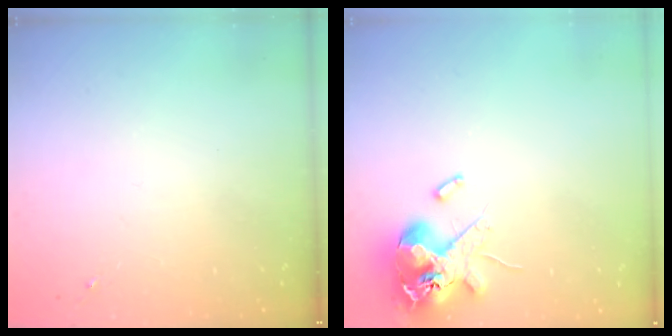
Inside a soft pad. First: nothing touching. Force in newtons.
{"total": 13.4, "press": 13.2, "slide": 2.3}